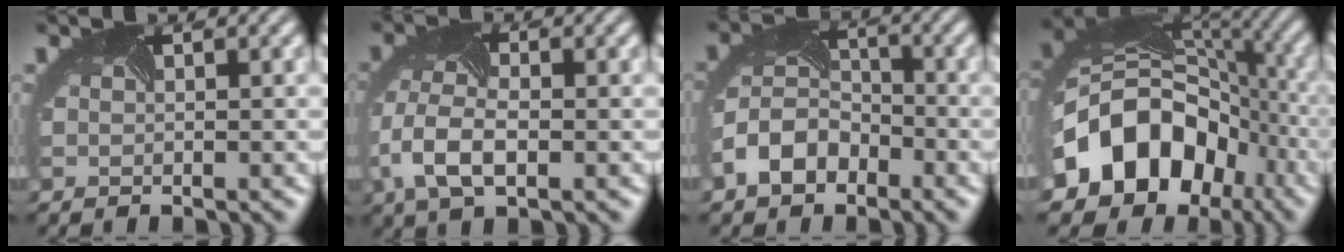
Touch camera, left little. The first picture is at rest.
{"total": 4.9, "force": [-1.3, 2.9, 3.7], "torque": [-0.101, 0.004, -0.030]}
{"total": 4.3, "force": [-2.4, 3.1, 1.7], "torque": [-0.041, 0.005, -0.057]}
{"total": 11.9, "force": [-4.3, 9.6, 5.6], "torque": [-0.120, -0.007, -0.081]}